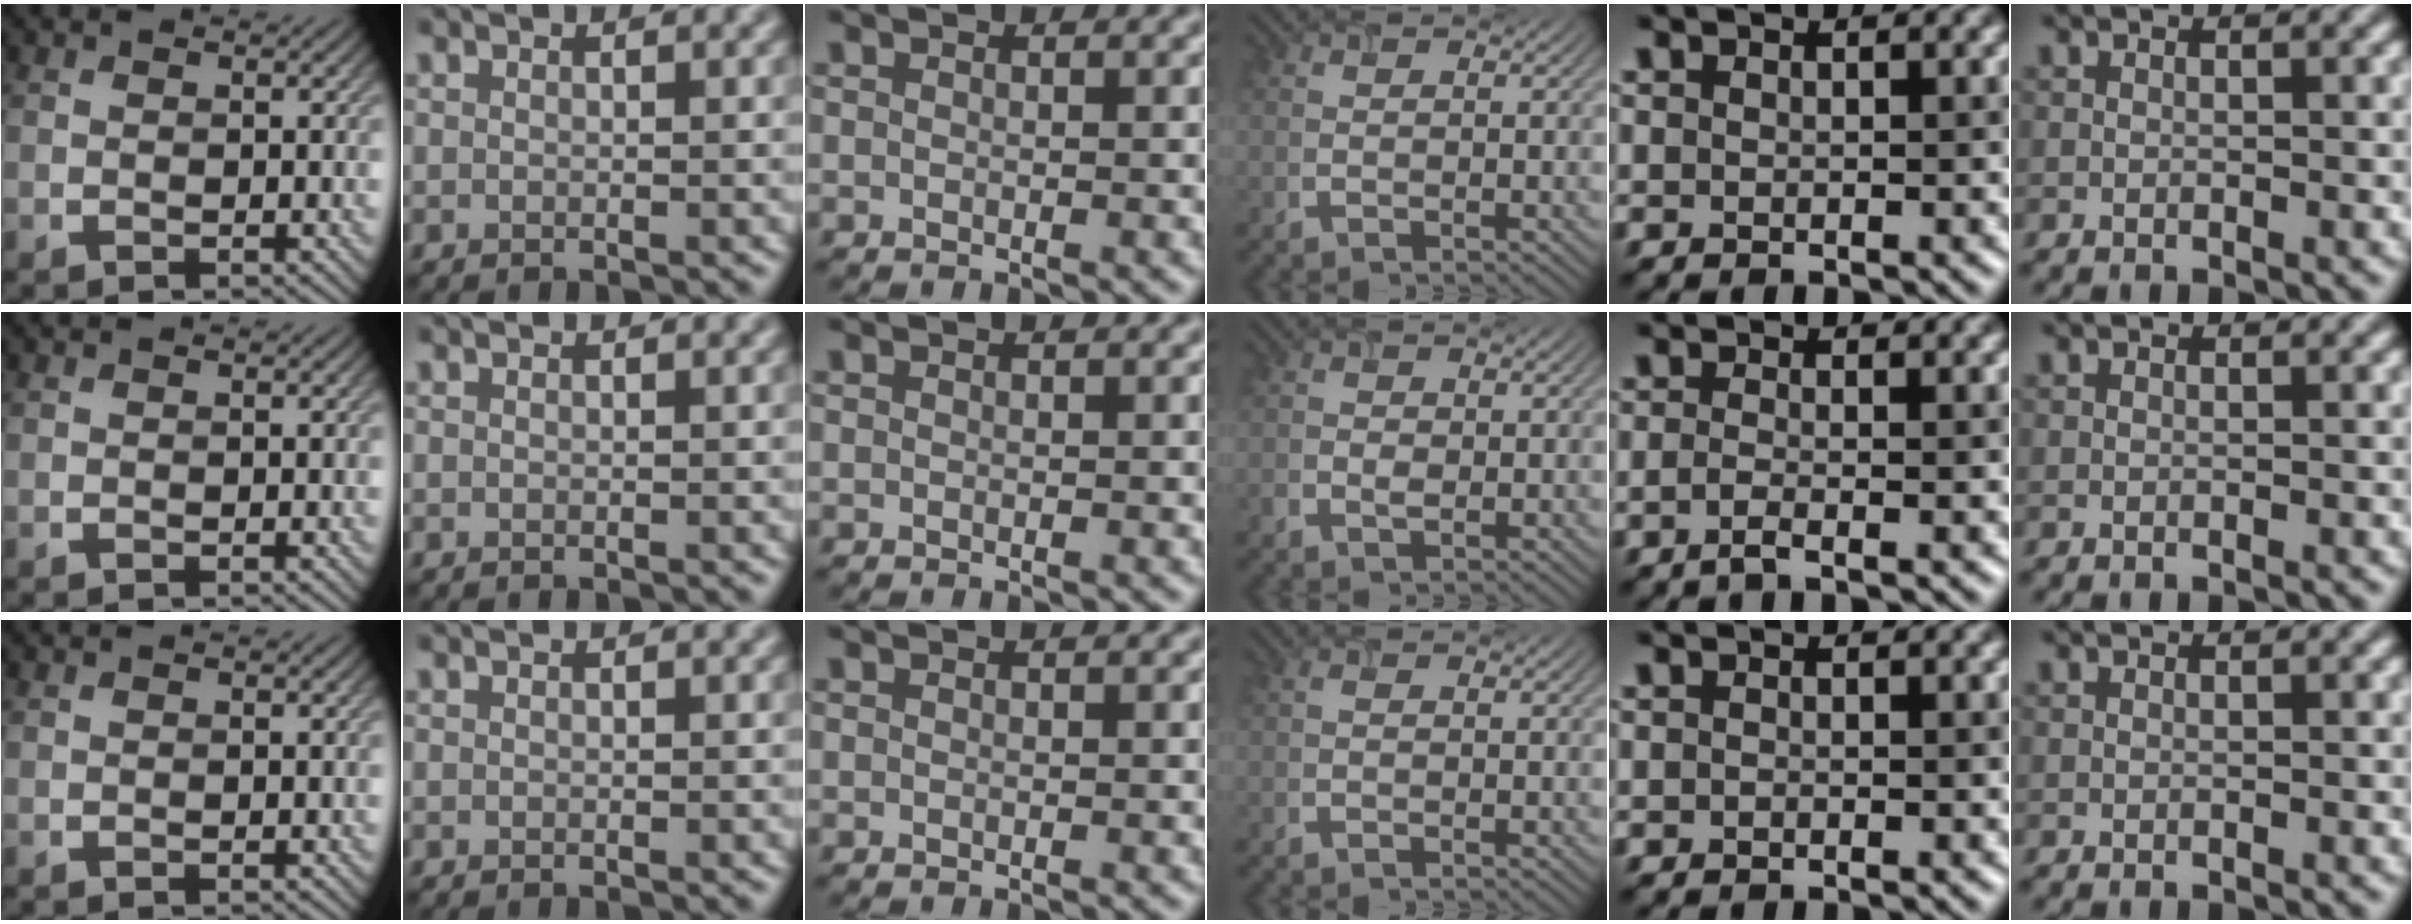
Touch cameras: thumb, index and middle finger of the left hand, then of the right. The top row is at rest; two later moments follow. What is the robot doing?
{"motion": "insert", "object": "airpods case & airpods"}